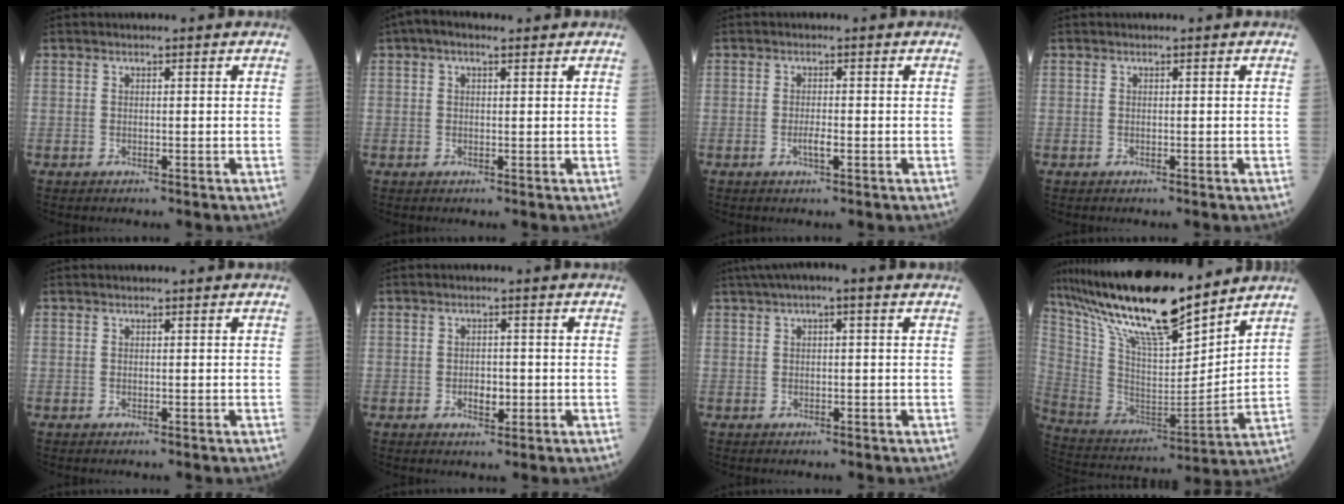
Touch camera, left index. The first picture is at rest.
{"total": 3.3, "force": [1.9, 1.3, 2.3], "torque": [-0.049, 0.024, 0.031]}
{"total": 1.7, "force": [-0.6, 0.3, 1.6], "torque": [-0.033, -0.001, -0.009]}
{"total": 0.0}
{"total": 0.0}
{"total": 2.6, "force": [-0.7, 1.5, 2.0], "torque": [-0.033, 0.002, -0.006]}
{"total": 4.6, "force": [2.5, 0.5, 3.8], "torque": [-0.067, 0.030, 0.038]}
{"total": 19.2, "force": [15.8, 2.7, 10.7], "torque": [-0.201, 0.008, 0.294]}